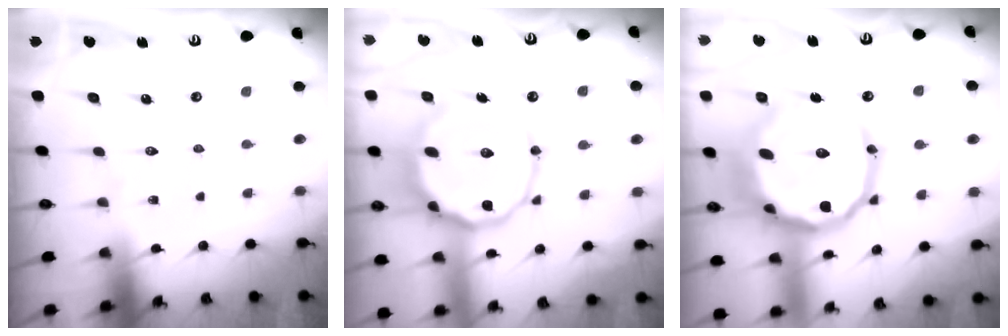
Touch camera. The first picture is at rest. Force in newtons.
{"total": 16.0, "press": 16.0, "slide": 1.5}
{"total": 22.9, "press": 22.8, "slide": 1.9}